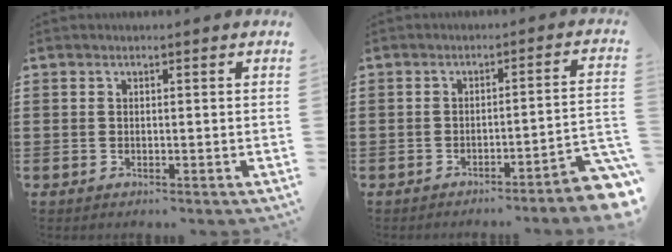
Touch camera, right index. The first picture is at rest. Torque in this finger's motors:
{"motor_torque": [2.14, 0.00, 1.00, 0.06]}